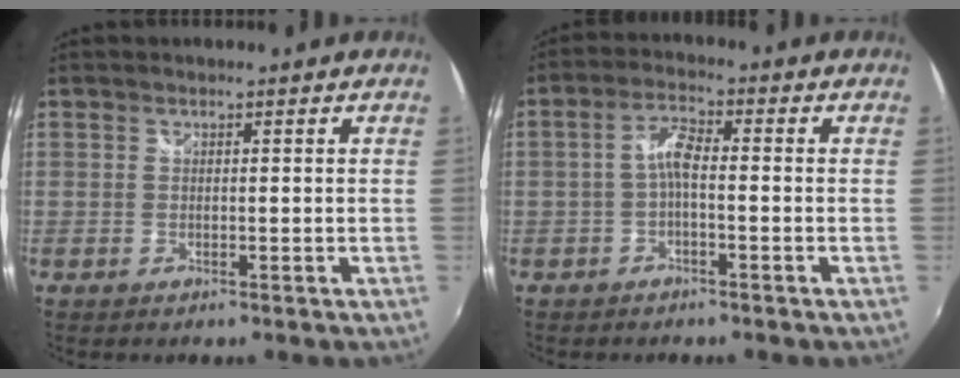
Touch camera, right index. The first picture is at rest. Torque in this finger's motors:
{"motor_torque": [0.60, -0.16, 0.33, 0.09]}